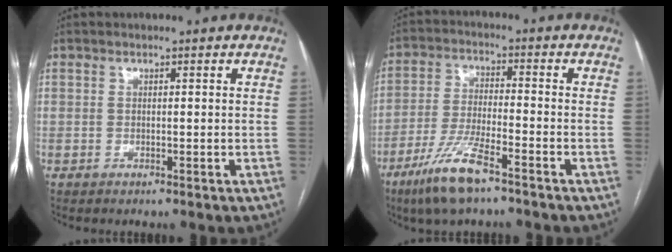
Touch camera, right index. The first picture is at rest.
{"total": 9.7, "force": [-6.4, 1.3, 7.2], "torque": [-0.150, -0.022, -0.122]}